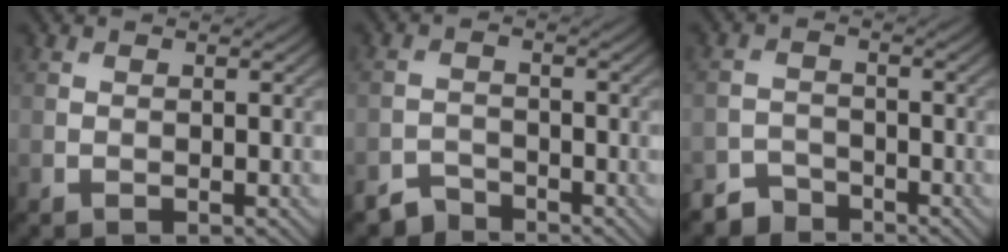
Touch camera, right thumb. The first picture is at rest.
{"total": 2.7, "force": [-2.6, 0.8, 0.2], "torque": [0.000, 0.005, -0.055]}
{"total": 3.0, "force": [-2.8, 1.1, 0.2], "torque": [0.001, 0.006, -0.059]}